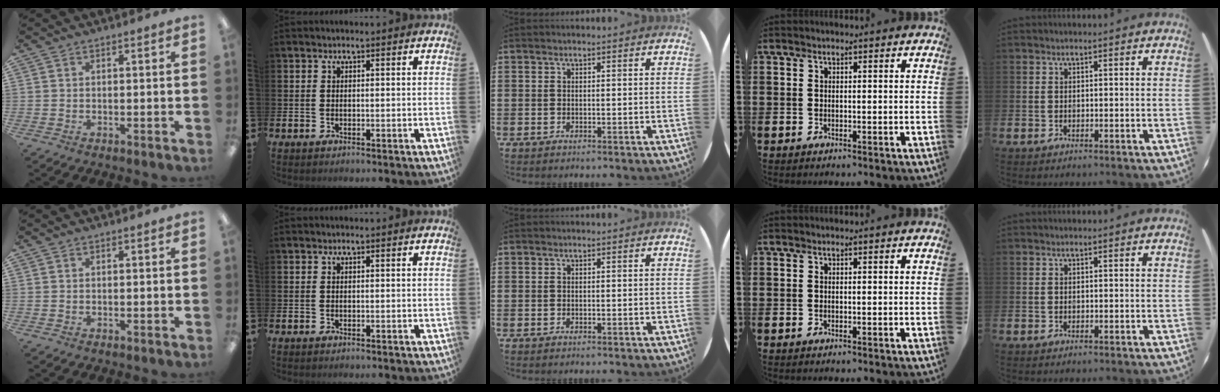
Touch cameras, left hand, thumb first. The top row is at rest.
{}